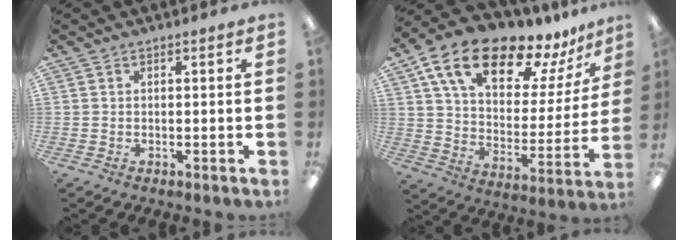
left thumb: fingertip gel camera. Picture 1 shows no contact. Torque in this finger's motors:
{"motor_torque": [0.47, 0.56, 1.66, -1.11, 0.24]}